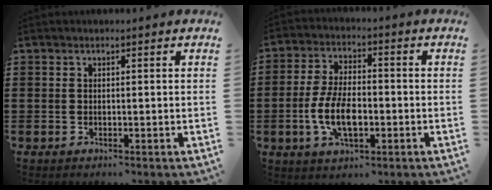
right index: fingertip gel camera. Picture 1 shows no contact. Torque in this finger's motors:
{"motor_torque": [1.07, 1.06, 0.33, 0.02]}